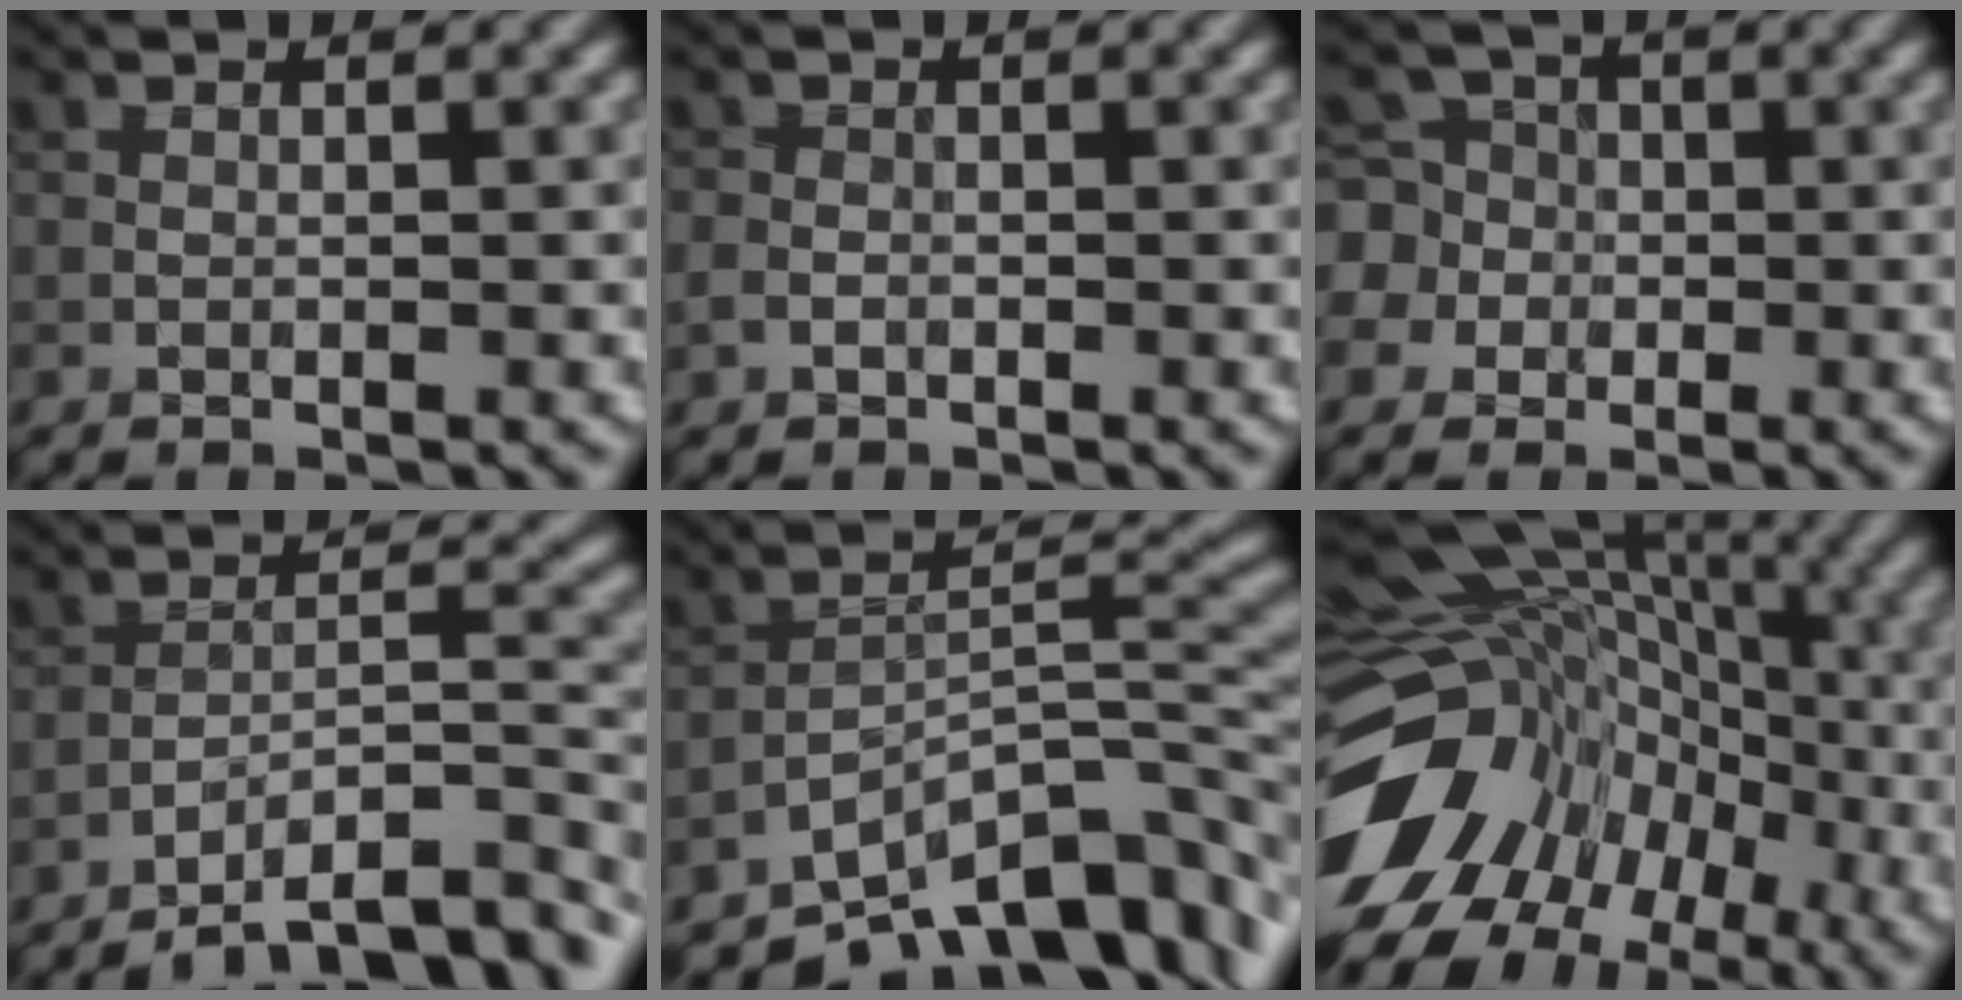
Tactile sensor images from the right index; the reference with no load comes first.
{"total": 1.1, "force": [-0.5, 0.9, 0.4], "torque": [-0.005, -0.002, -0.013]}
{"total": 6.8, "force": [-0.1, 6.5, 1.9], "torque": [-0.042, 0.026, -0.036]}
{"total": 9.0, "force": [-6.9, 2.4, 5.4], "torque": [-0.069, 0.009, -0.119]}
{"total": 11.1, "force": [-8.6, 4.0, 5.8], "torque": [-0.067, 0.009, -0.152]}
{"total": 16.8, "force": [-5.4, 13.3, 8.8], "torque": [-0.170, -0.002, -0.067]}